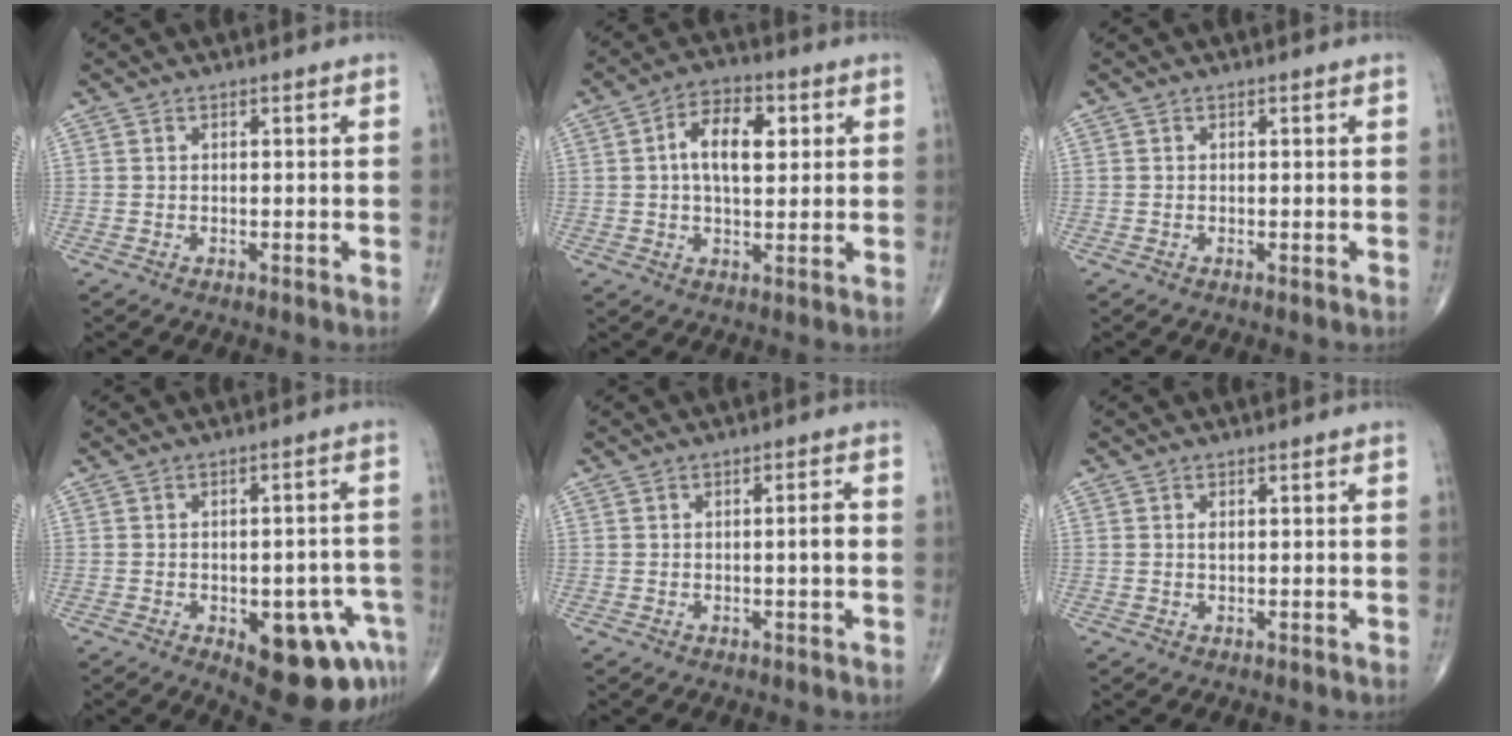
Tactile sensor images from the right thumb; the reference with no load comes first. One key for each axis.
{"total": 9.6, "fx": 2.0, "fy": 5.1, "fz": 7.9, "tx": -0.117, "ty": 0.008, "tz": 0.028}
{"total": 0.0}
{"total": 14.3, "fx": -6.1, "fy": 6.4, "fz": 11.2, "tx": -0.102, "ty": 0.031, "tz": -0.062}
{"total": 1.1, "fx": -0.1, "fy": 0.4, "fz": 1.0, "tx": -0.009, "ty": 0.002, "tz": -0.003}
{"total": 0.7, "fx": 0.2, "fy": 0.3, "fz": 0.6, "tx": -0.009, "ty": 0.000, "tz": 0.004}